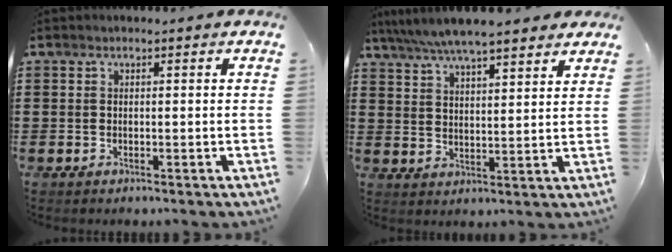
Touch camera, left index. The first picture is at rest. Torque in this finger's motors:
{"motor_torque": [2.14, 0.00, 1.06, 0.21]}